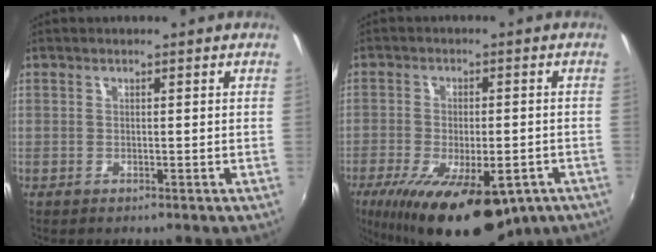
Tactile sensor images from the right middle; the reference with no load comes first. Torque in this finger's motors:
{"motor_torque": [1.11, -1.02, 0.43, 0.21]}